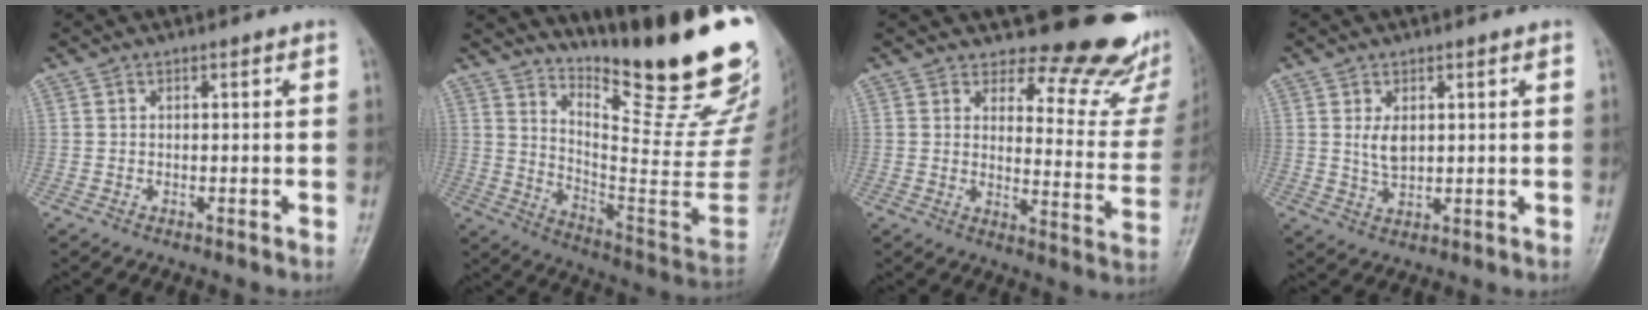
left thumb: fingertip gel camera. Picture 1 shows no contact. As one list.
[{"total": 28.8, "force": [19.1, 5.6, 20.9], "torque": [-0.254, -0.131, 0.292]}, {"total": 18.2, "force": [15.7, 6.5, 6.7], "torque": [-0.017, -0.144, 0.177]}, {"total": 3.7, "force": [1.1, 2.1, 2.8], "torque": [-0.042, -0.014, 0.030]}]